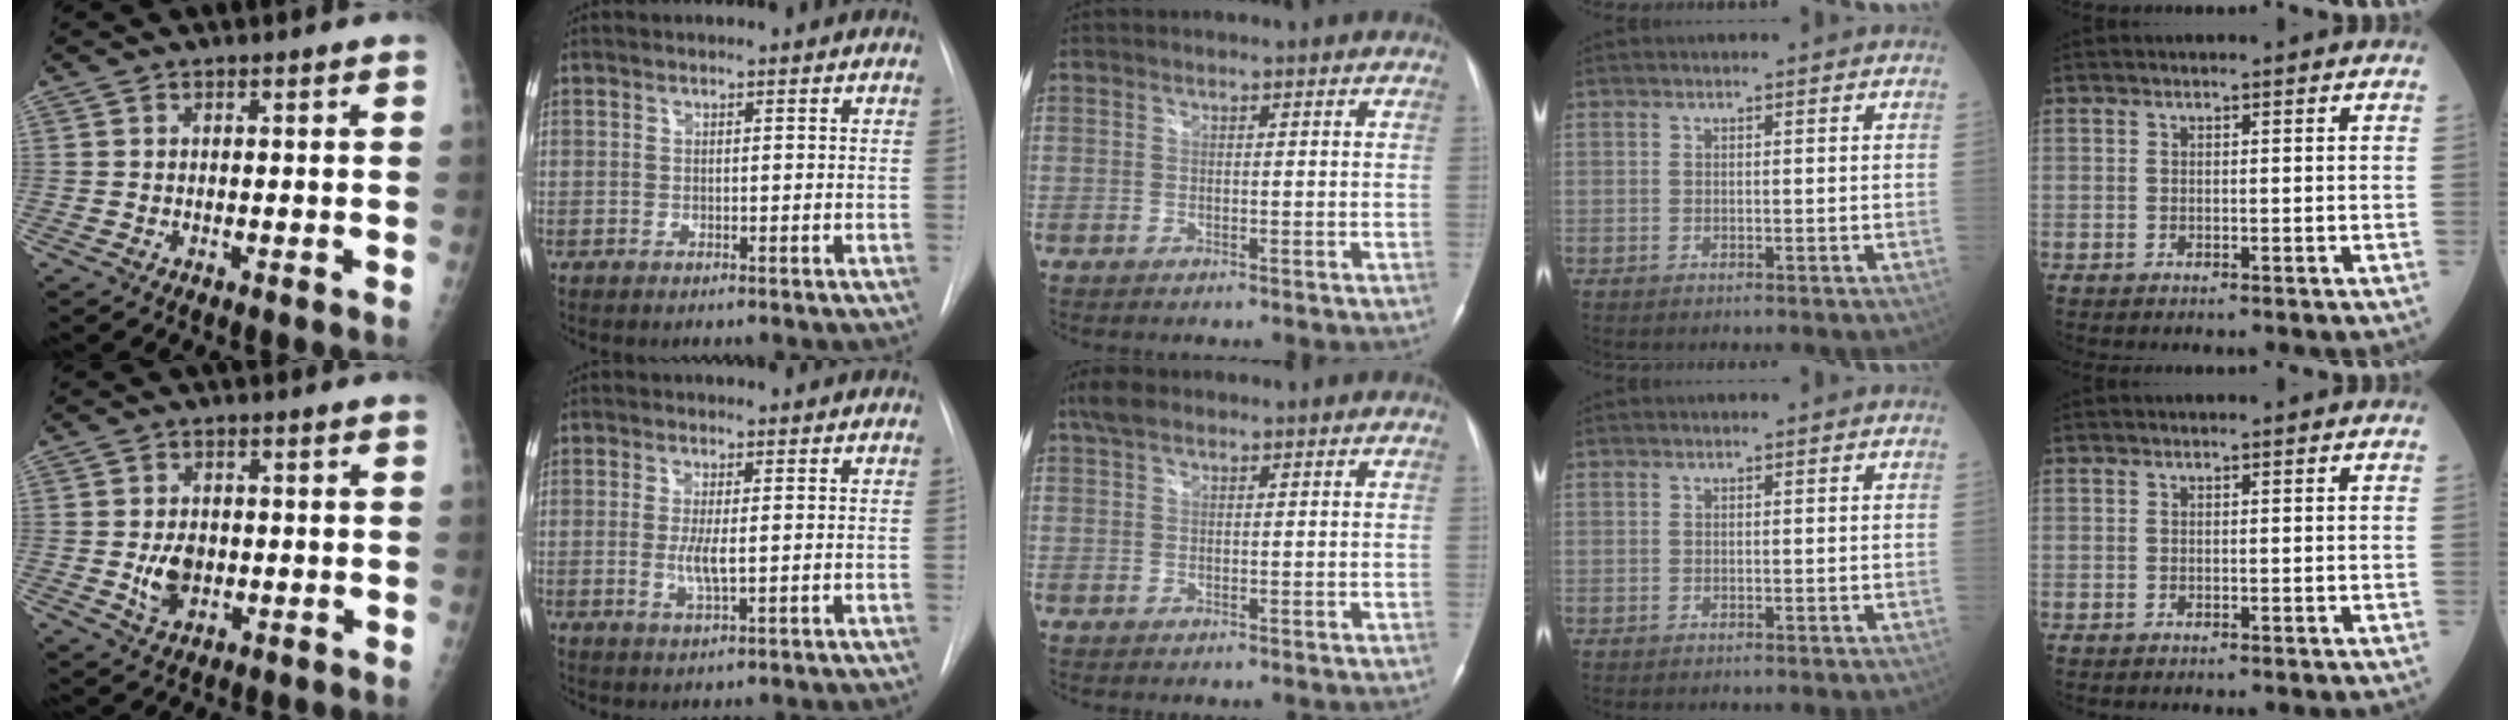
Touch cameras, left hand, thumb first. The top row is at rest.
{"thumb": {"total": 5.2, "force": [-0.7, 3.7, 3.6], "torque": [-0.051, -0.002, -0.006]}, "index": {"total": 3.4, "force": [-0.1, 0.6, 3.3], "torque": [-0.068, -0.008, 0.001]}, "middle": {"total": 2.9, "force": [2.0, 1.3, 1.6], "torque": [-0.040, 0.021, 0.040]}}